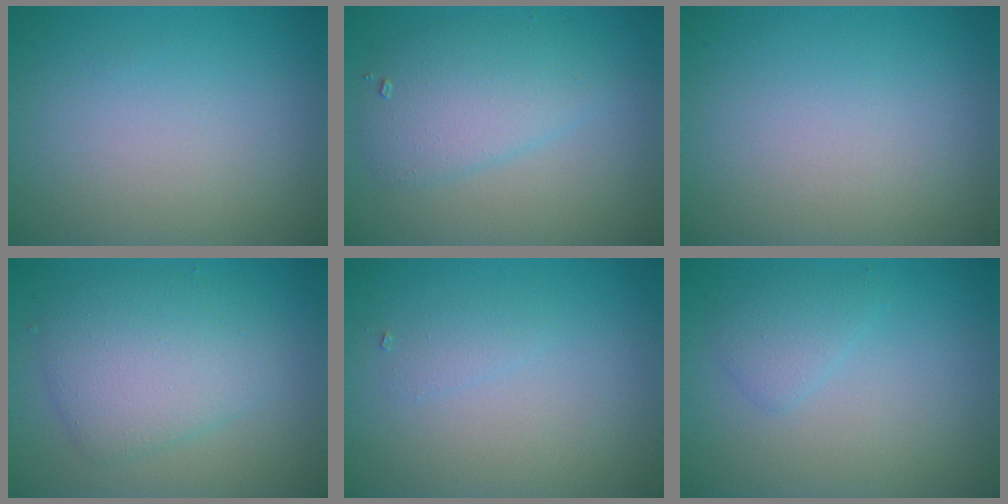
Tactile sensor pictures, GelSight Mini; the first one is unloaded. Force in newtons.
{"total": 3.8, "press": 3.8, "slide": 0.1}
{"total": 0.0}
{"total": 4.9, "press": 4.9, "slide": 0.2}
{"total": 0.8, "press": 0.8, "slide": 0.0}
{"total": 1.6, "press": 1.6, "slide": 0.0}